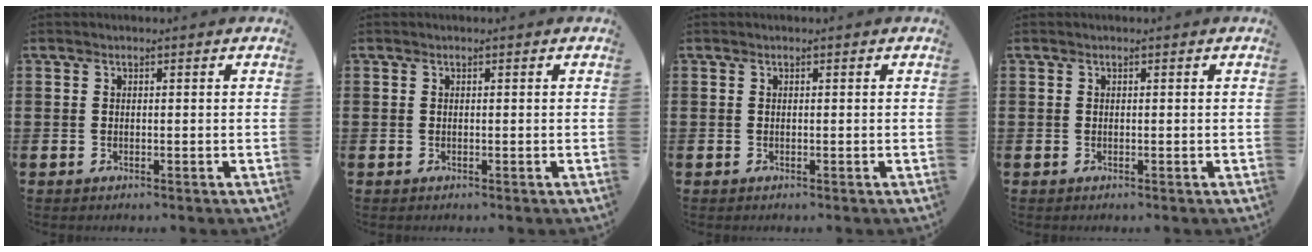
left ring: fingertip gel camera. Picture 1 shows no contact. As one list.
[{"total": 0.0}, {"total": 0.0}, {"total": 0.0}]